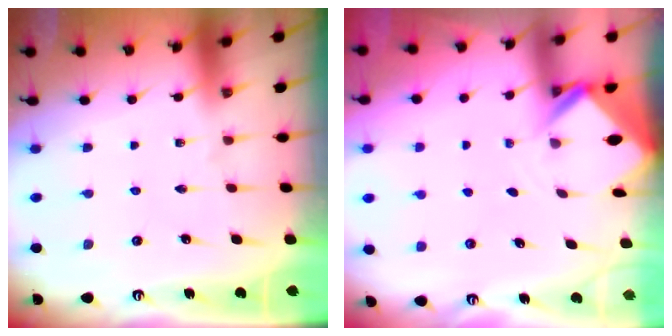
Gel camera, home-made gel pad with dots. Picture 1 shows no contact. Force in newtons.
{"total": 2.8, "press": 2.8, "slide": 0.2}